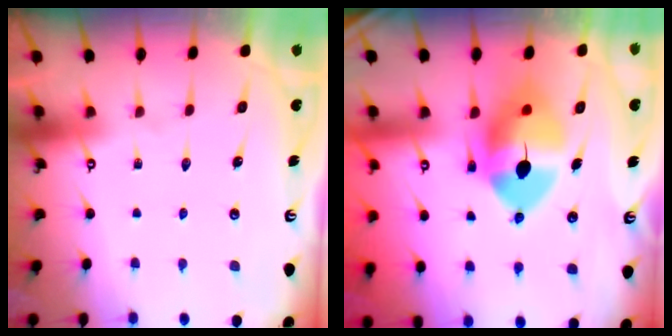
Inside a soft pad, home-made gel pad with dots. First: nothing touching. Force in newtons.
{"total": 14.0, "press": 13.8, "slide": 2.3}